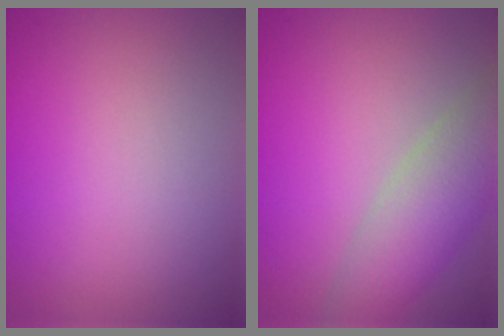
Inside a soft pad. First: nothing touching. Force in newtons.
{"total": 6.2, "press": 6.2, "slide": 0.4}